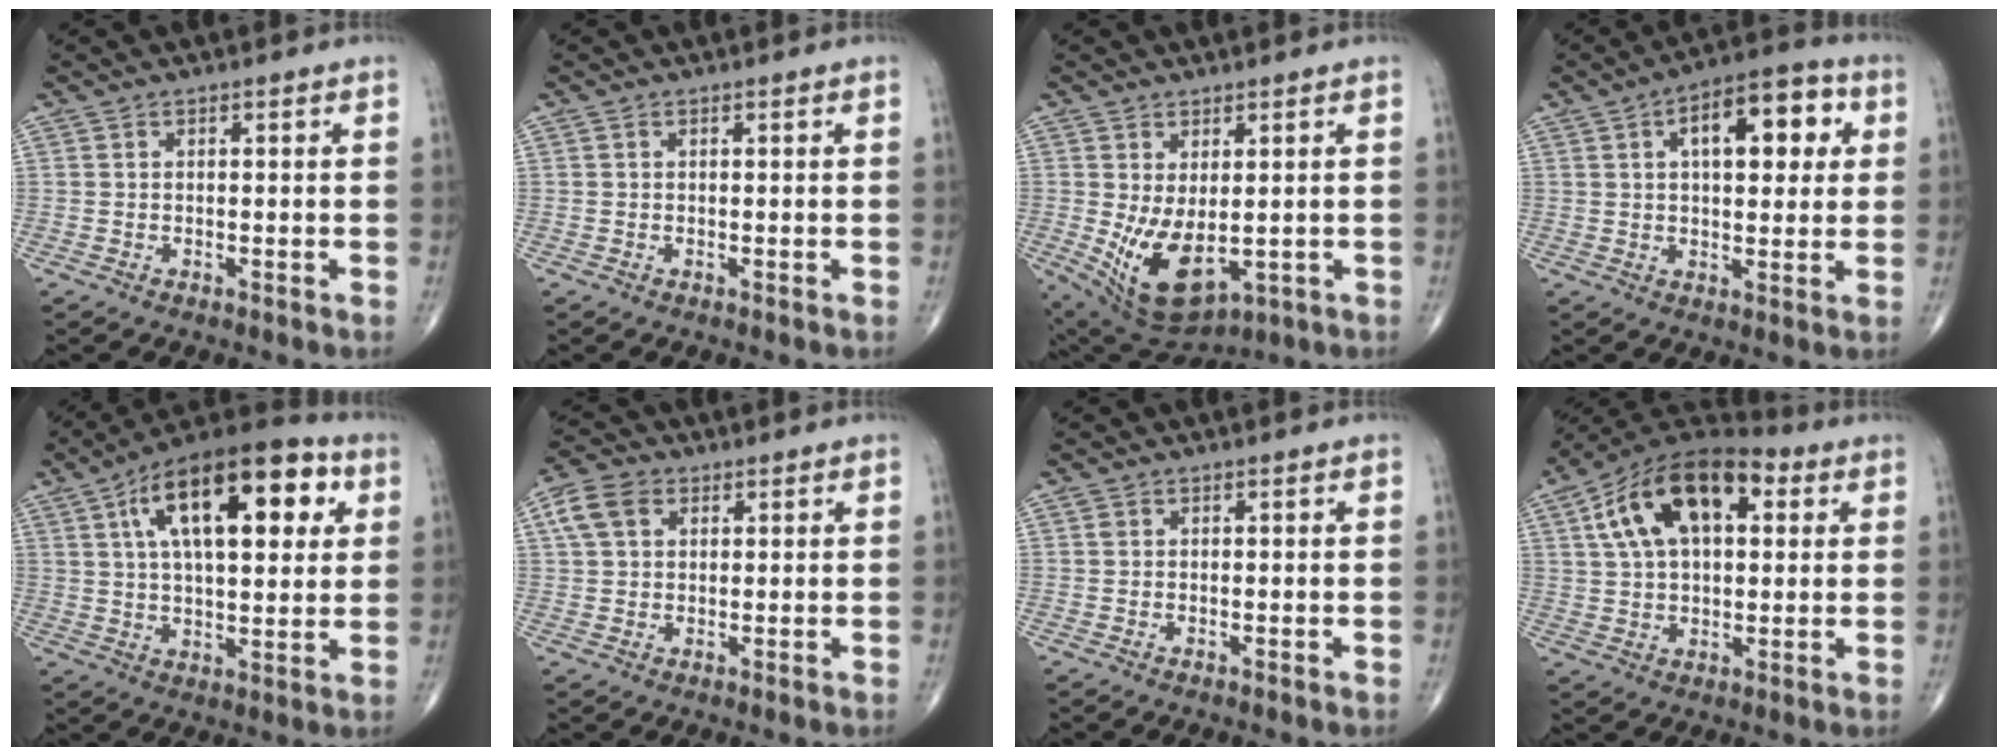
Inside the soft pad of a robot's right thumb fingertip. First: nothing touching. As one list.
[{"total": 0.0}, {"total": 11.4, "force": [-1.2, 6.0, 9.6], "torque": [-0.164, -0.013, 0.011]}, {"total": 14.0, "force": [4.1, 6.7, 11.6], "torque": [-0.134, 0.015, 0.055]}, {"total": 22.9, "force": [7.7, 10.2, 19.0], "torque": [-0.283, 0.010, 0.116]}, {"total": 6.6, "force": [2.4, 4.7, 4.0], "torque": [-0.072, 0.012, 0.042]}, {"total": 0.6, "force": [0.2, 0.5, 0.3], "torque": [-0.003, 0.003, 0.005]}, {"total": 19.1, "force": [6.0, 10.5, 14.7], "torque": [-0.233, 0.018, 0.092]}]